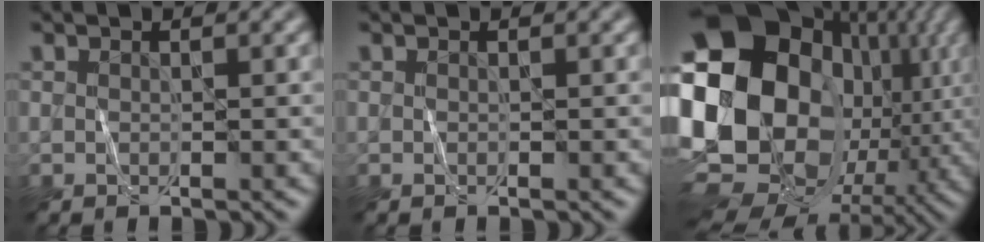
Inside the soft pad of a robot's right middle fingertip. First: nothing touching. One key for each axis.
{"total": 0.0}
{"total": 22.7, "fx": 1.4, "fy": 17.6, "fz": 14.2, "tx": -0.291, "ty": -0.018, "tz": -0.001}